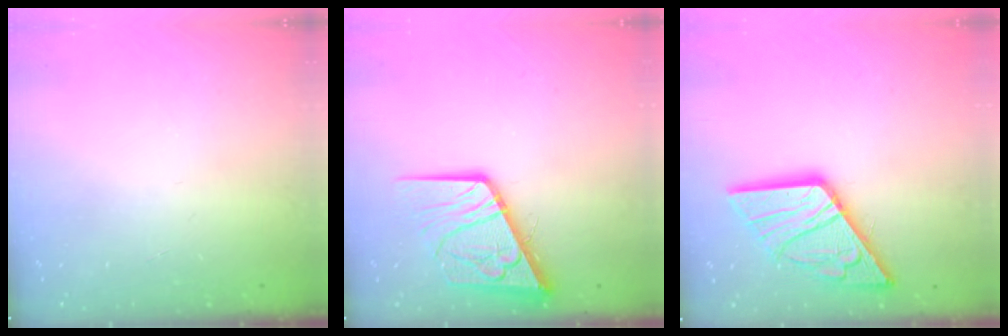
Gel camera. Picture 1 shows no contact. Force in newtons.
{"total": 15.8, "press": 15.6, "slide": 2.0}
{"total": 15.3, "press": 15.2, "slide": 1.3}